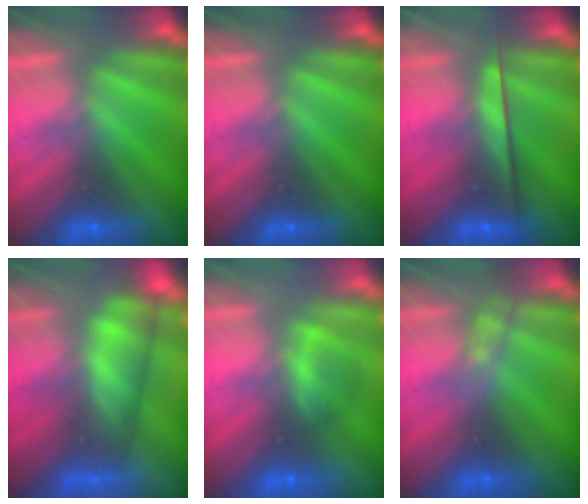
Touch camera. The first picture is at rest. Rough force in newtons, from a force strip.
{"total": 0.0}
{"total": 2.4}
{"total": 4.7}
{"total": 2.1}
{"total": 2.8}